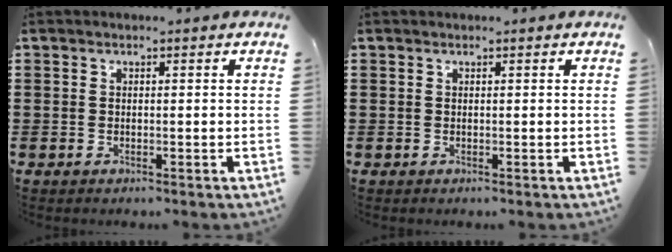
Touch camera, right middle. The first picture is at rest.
{"total": 0.0}